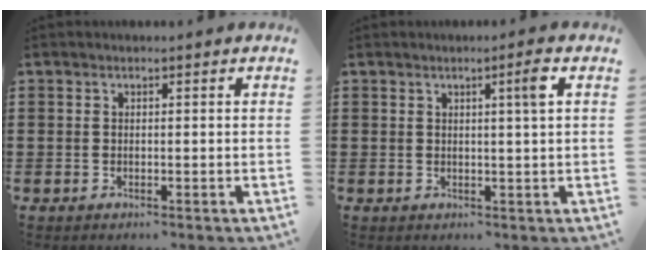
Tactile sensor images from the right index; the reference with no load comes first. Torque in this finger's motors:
{"motor_torque": [0.34, -0.28, 0.06, 0.08]}